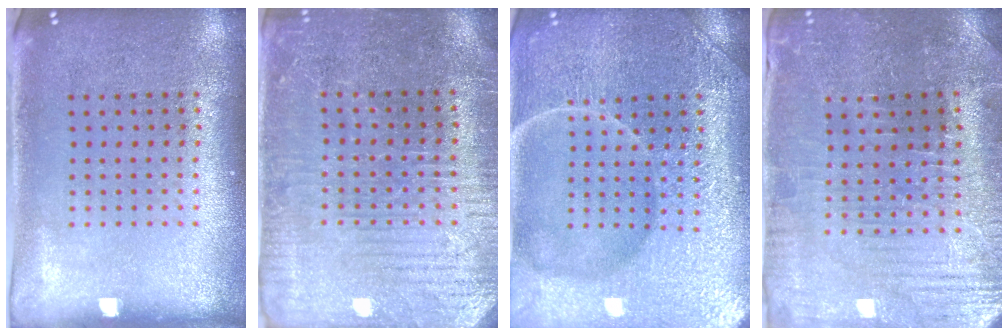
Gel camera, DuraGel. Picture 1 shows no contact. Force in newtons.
{"total": 3.4, "press": 3.3, "slide": 0.9}
{"total": 6.9, "press": 6.9, "slide": 0.7}
{"total": 1.6, "press": 1.6, "slide": 0.4}